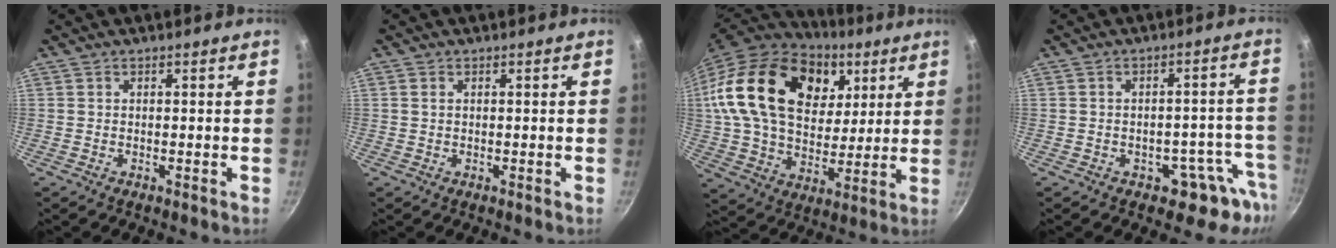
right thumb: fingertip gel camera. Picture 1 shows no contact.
{"total": 0.8, "force": [0.2, 0.5, 0.5], "torque": [-0.011, 0.002, 0.003]}
{"total": 29.3, "force": [10.5, 19.4, 19.3], "torque": [-0.330, -0.008, 0.177]}
{"total": 8.6, "force": [-4.9, 5.6, 4.2], "torque": [0.026, 0.053, -0.049]}